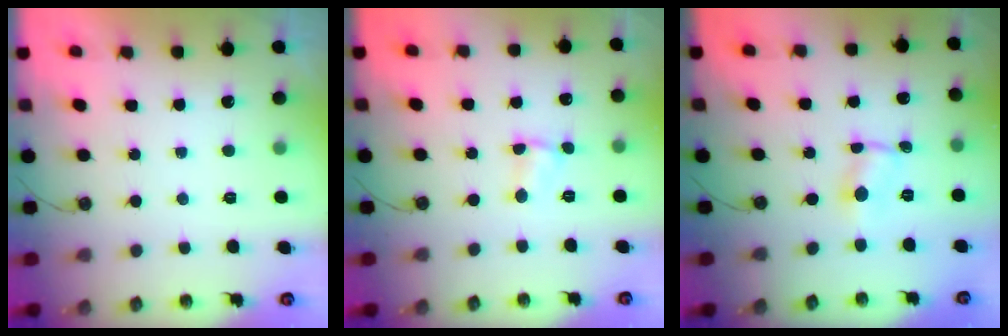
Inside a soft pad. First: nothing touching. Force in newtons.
{"total": 1.9, "press": 1.9, "slide": 0.3}
{"total": 1.1, "press": 1.0, "slide": 0.2}